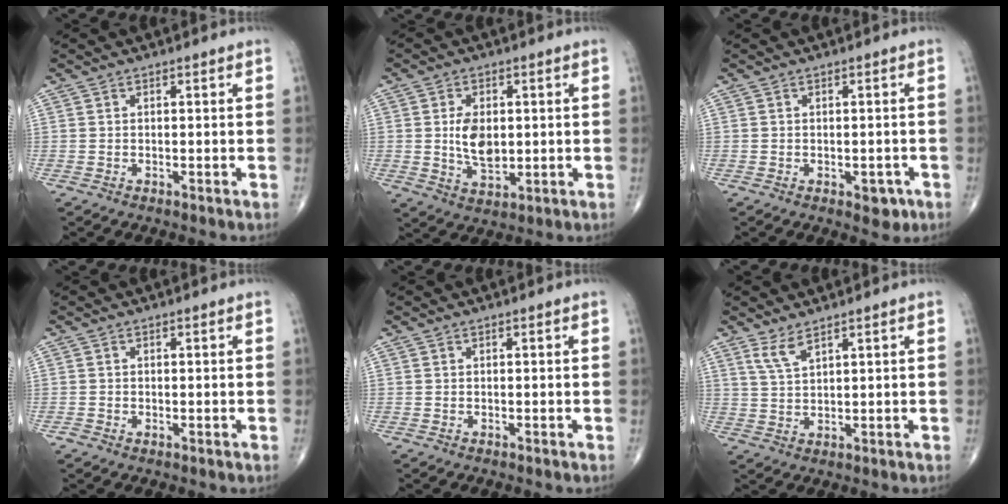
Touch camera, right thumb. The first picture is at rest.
{"total": 7.6, "force": [0.5, 4.6, 6.0], "torque": [-0.093, -0.009, 0.014]}
{"total": 3.1, "force": [-1.5, 1.8, 2.1], "torque": [-0.007, 0.003, -0.015]}
{"total": 0.5, "force": [-0.2, 0.4, 0.3], "torque": [-0.002, -0.001, -0.006]}
{"total": 0.0}
{"total": 3.5, "force": [2.5, 0.8, 2.2], "torque": [-0.049, -0.017, 0.058]}